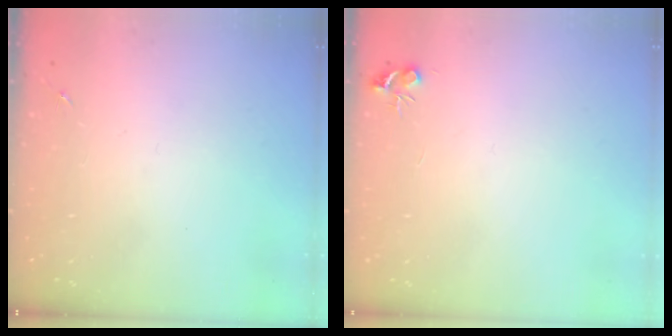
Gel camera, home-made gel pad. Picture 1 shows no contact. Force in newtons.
{"total": 4.7, "press": 4.7, "slide": 0.6}